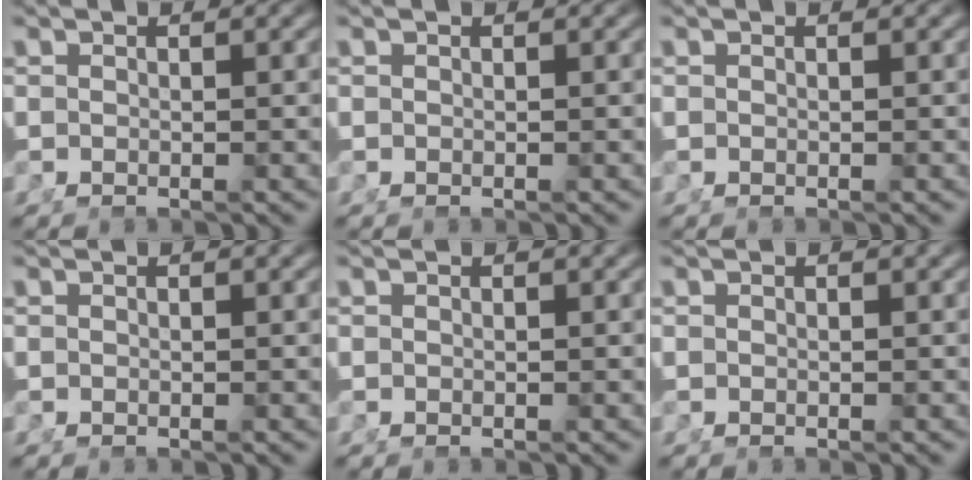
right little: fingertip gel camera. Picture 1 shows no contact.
{"total": 0.0}
{"total": 0.0}
{"total": 0.0}
{"total": 0.0}
{"total": 0.0}